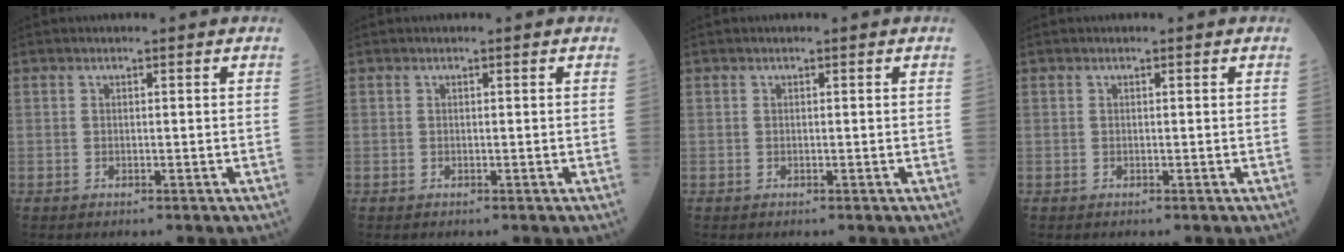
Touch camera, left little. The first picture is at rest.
{"total": 0.0}
{"total": 0.0}
{"total": 0.0}